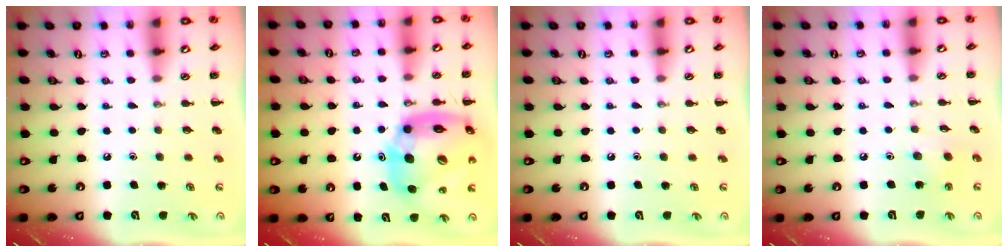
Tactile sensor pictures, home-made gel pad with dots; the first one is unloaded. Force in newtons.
{"total": 18.2, "press": 17.5, "slide": 5.1}
{"total": 0.0}
{"total": 3.0, "press": 2.9, "slide": 0.8}